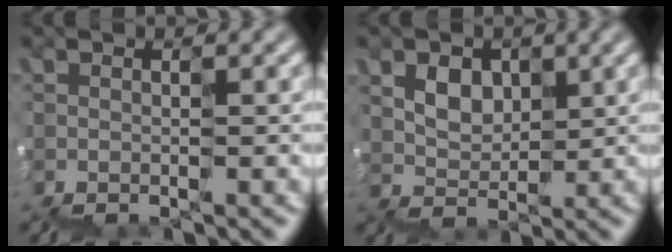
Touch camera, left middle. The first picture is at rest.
{"total": 2.3, "force": [1.6, 1.1, -1.2], "torque": [0.008, 0.017, 0.029]}